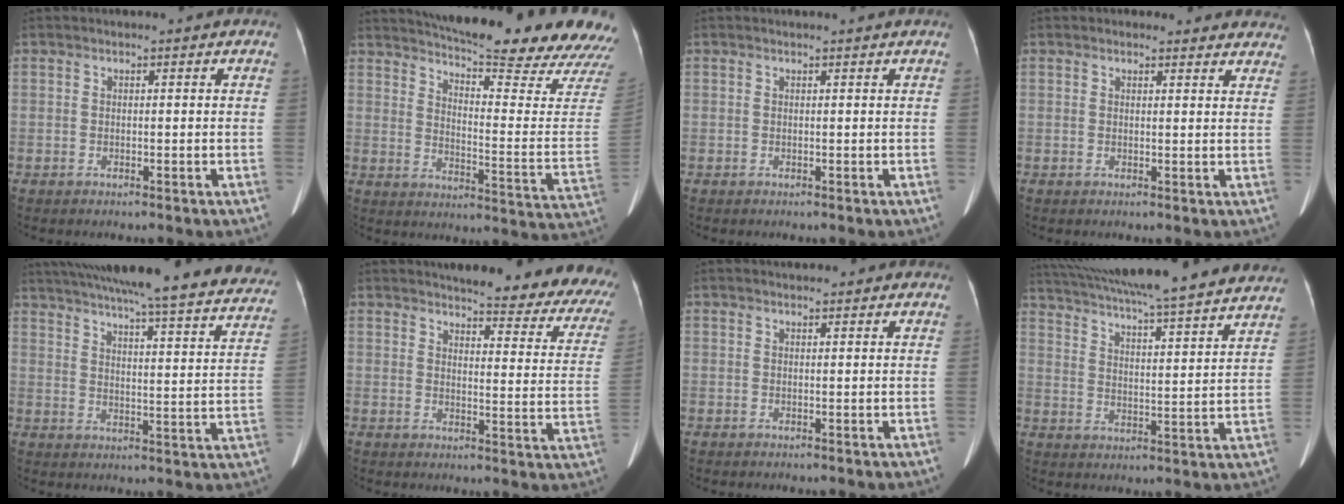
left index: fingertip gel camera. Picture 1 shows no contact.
{"total": 25.3, "force": [22.8, 0.8, 10.8], "torque": [-0.168, -0.099, 0.278]}
{"total": 0.9, "force": [0.8, -0.2, 0.3], "torque": [-0.011, -0.002, 0.014]}
{"total": 7.4, "force": [6.9, 2.4, 0.7], "torque": [0.031, -0.005, 0.045]}
{"total": 35.5, "force": [31.1, 3.8, 16.7], "torque": [-0.227, -0.059, 0.379]}
{"total": 21.4, "force": [19.2, 3.6, 8.8], "torque": [-0.088, -0.083, 0.200]}
{"total": 3.5, "force": [3.2, 1.0, 1.3], "torque": [-0.015, 0.022, 0.037]}
{"total": 30.7, "force": [27.5, 1.7, 13.6], "torque": [-0.231, -0.023, 0.363]}